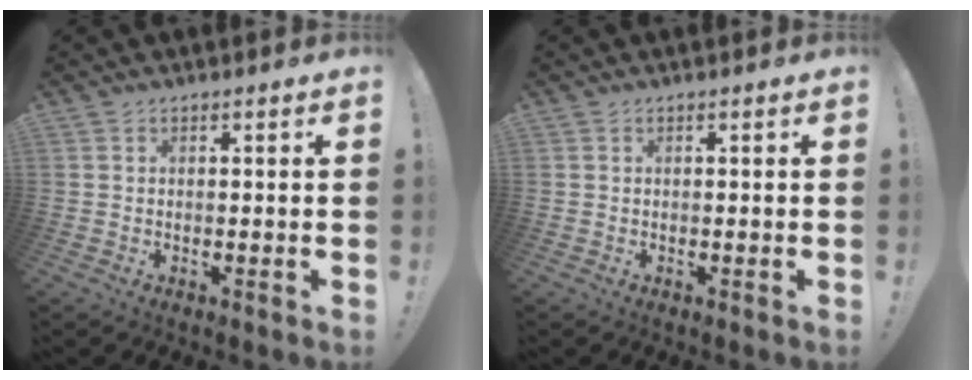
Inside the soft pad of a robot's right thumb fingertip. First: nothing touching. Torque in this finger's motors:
{"motor_torque": [0.00, 0.00, -0.01, 0.02, 0.00]}